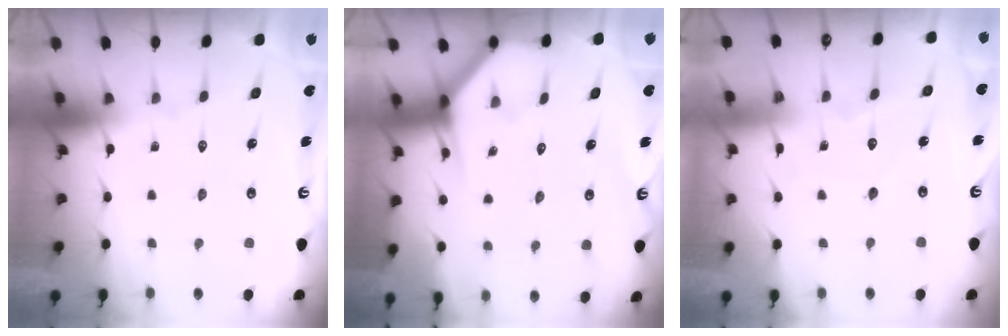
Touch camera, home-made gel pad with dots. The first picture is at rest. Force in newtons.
{"total": 3.6, "press": 3.6, "slide": 0.2}
{"total": 3.9, "press": 3.9, "slide": 0.1}